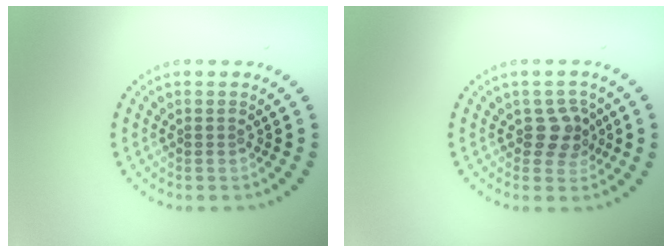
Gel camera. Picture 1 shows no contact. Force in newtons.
{"total": 2.6, "press": 2.4, "slide": 1.2}